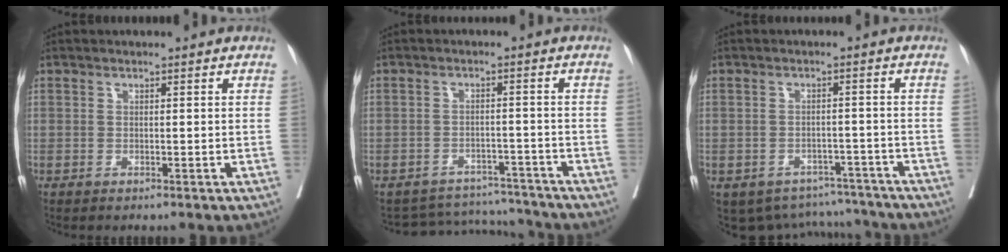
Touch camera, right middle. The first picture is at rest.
{"total": 7.8, "force": [-7.6, 1.4, -1.3], "torque": [0.021, 0.025, -0.104]}
{"total": 9.1, "force": [-8.1, 4.1, 0.3], "torque": [0.004, 0.026, -0.100]}